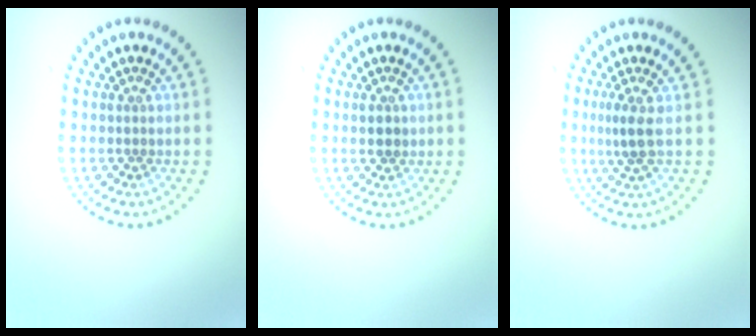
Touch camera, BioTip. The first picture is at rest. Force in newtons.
{"total": 1.3, "press": 1.3, "slide": 0.3}
{"total": 2.3, "press": 1.6, "slide": 1.6}